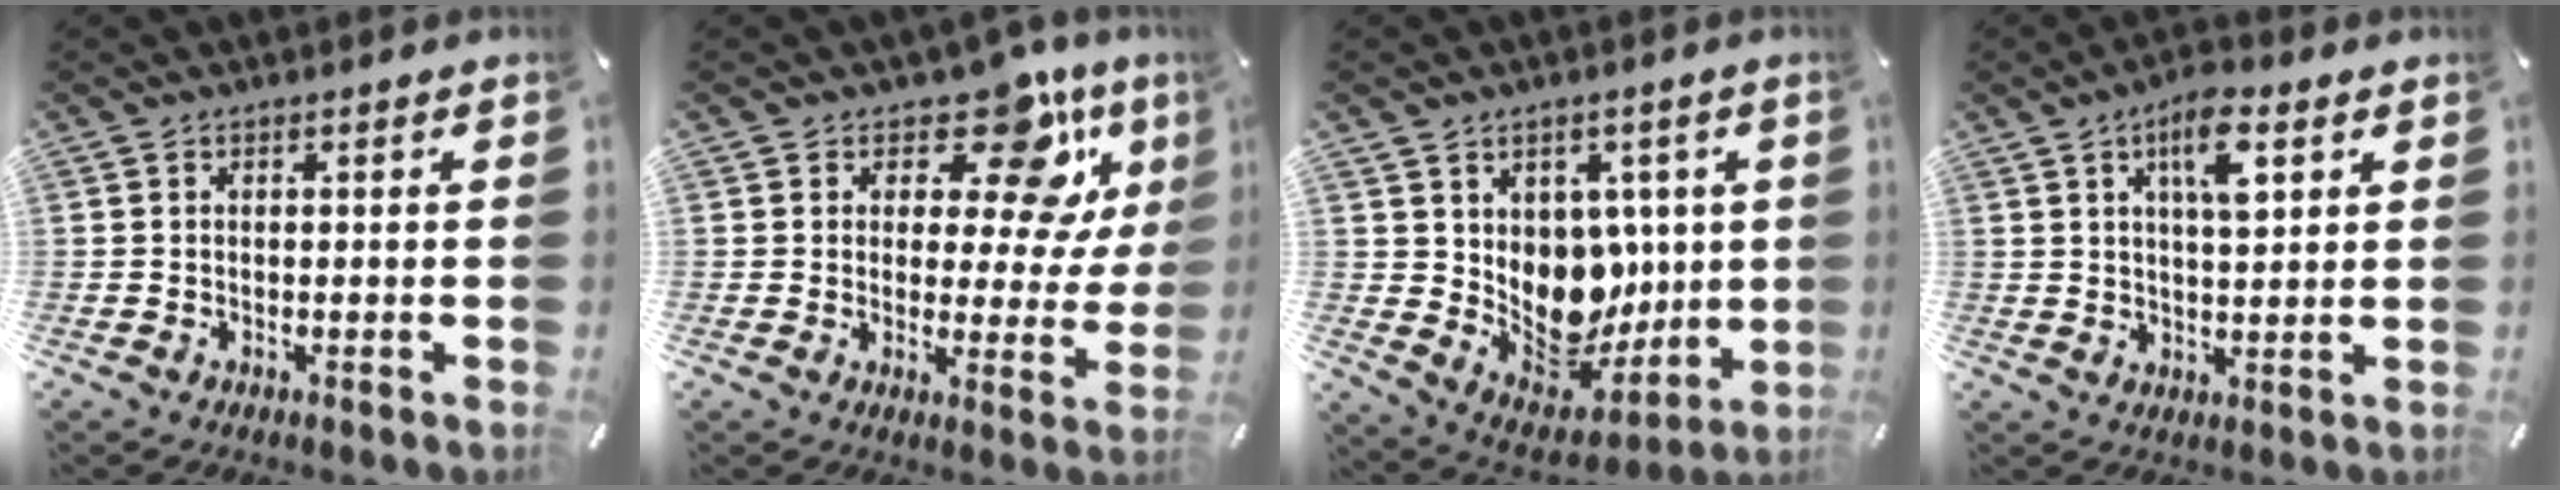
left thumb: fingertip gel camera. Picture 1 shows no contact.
{"total": 14.2, "force": [7.9, 6.9, 9.6], "torque": [-0.131, -0.050, 0.131]}
{"total": 13.6, "force": [3.1, 11.8, 6.1], "torque": [-0.077, -0.053, 0.078]}
{"total": 8.6, "force": [4.0, 3.3, 6.9], "torque": [-0.104, -0.009, 0.061]}